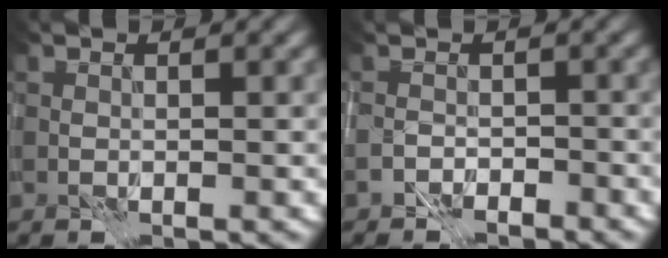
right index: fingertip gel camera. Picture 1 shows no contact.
{"total": 2.0, "force": [-1.7, 1.0, 0.1], "torque": [-0.003, 0.001, -0.037]}